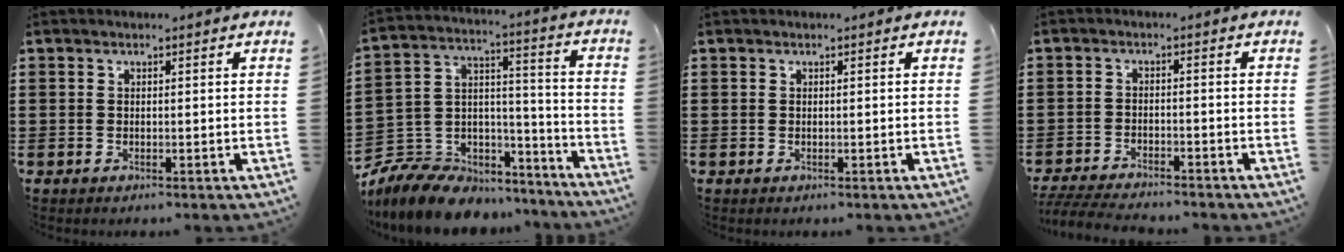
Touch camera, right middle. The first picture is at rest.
{"total": 9.2, "force": [-8.0, 4.2, 1.6], "torque": [-0.056, 0.002, -0.159]}
{"total": 0.0}
{"total": 4.4, "force": [-4.3, 0.5, 0.9], "torque": [-0.027, -0.001, -0.091]}